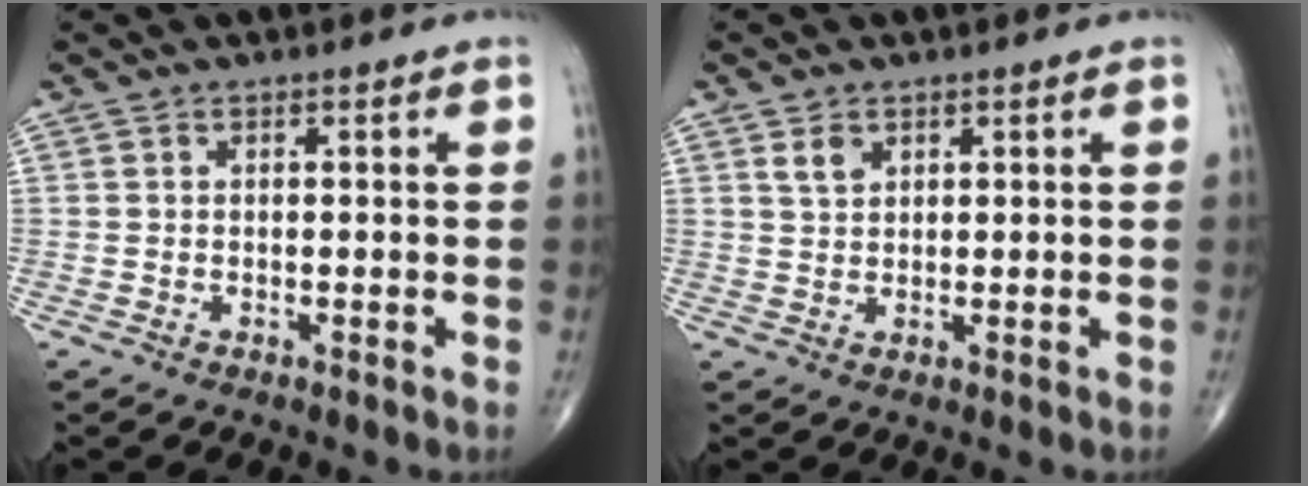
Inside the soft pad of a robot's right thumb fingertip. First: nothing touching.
{"total": 2.6, "force": [1.5, 1.7, 1.4], "torque": [-0.018, -0.007, 0.032]}